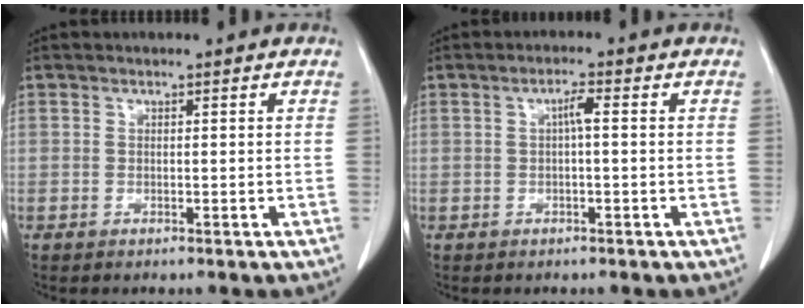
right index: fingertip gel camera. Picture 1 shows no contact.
{"total": 2.1, "force": [0.2, 0.2, 2.0], "torque": [-0.037, 0.004, 0.004]}